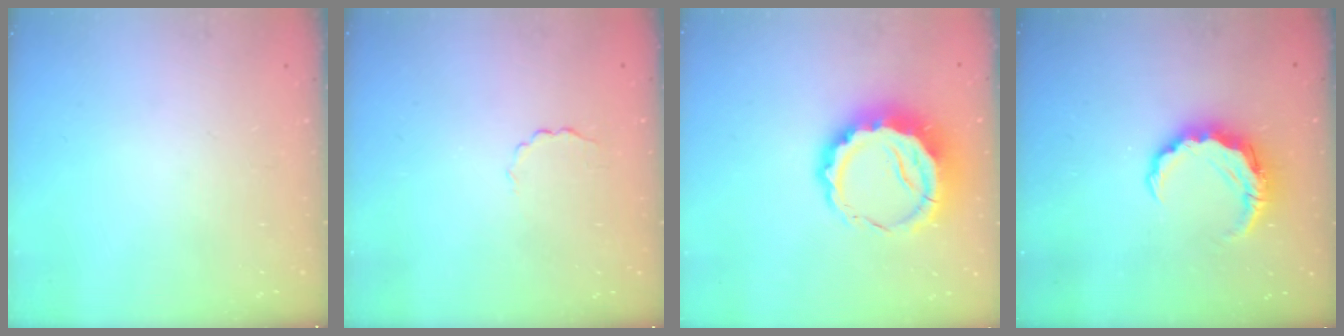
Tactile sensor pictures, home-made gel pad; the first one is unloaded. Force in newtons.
{"total": 2.2, "press": 2.1, "slide": 0.6}
{"total": 12.0, "press": 11.7, "slide": 2.7}
{"total": 7.9, "press": 7.9, "slide": 0.4}